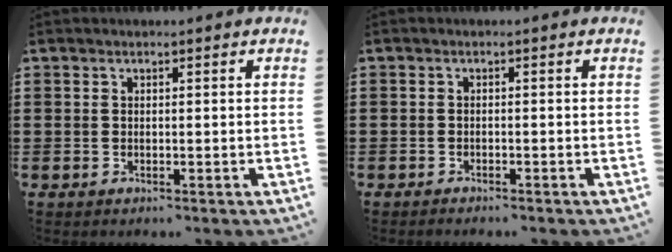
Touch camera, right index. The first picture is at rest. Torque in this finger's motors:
{"motor_torque": [-0.73, 1.40, -0.79, -0.18]}